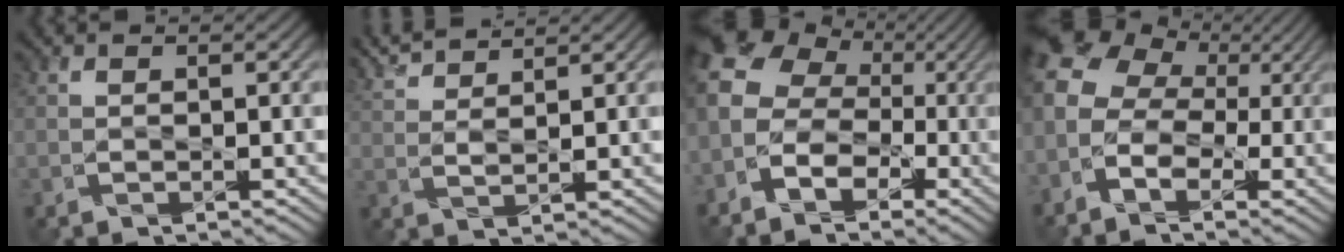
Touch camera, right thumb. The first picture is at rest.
{"total": 4.8, "force": [4.3, 0.3, 2.2], "torque": [-0.065, 0.013, 0.090]}
{"total": 9.6, "force": [-2.2, 7.7, 5.2], "torque": [-0.127, -0.003, -0.051]}
{"total": 9.2, "force": [-0.7, 6.9, 6.0], "torque": [-0.142, 0.008, -0.017]}